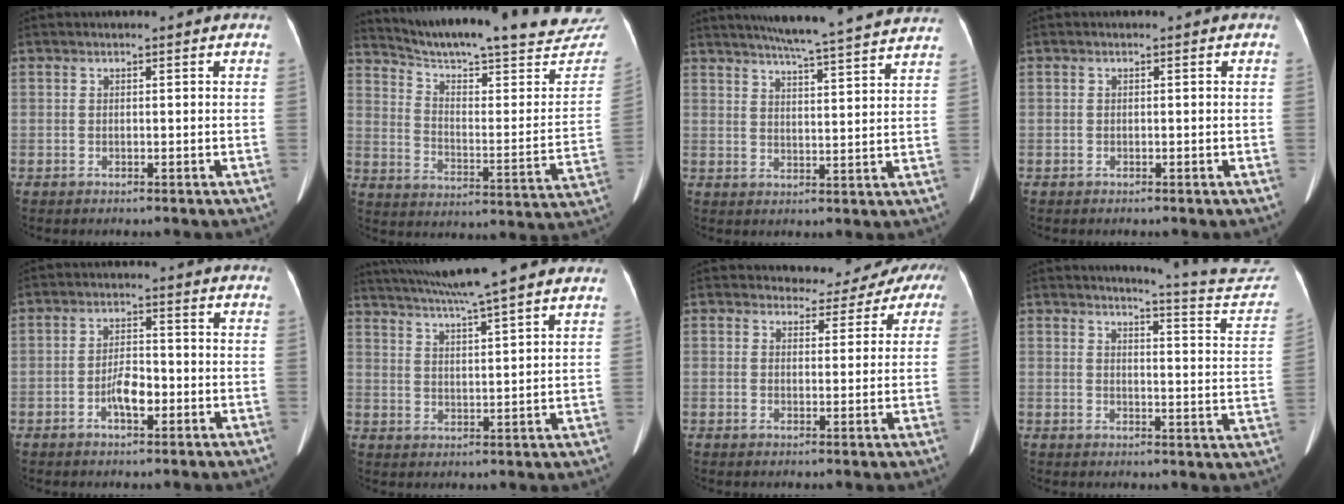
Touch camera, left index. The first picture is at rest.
{"total": 30.1, "force": [27.5, 3.3, 11.7], "torque": [-0.180, -0.094, 0.355]}
{"total": 21.5, "force": [19.6, 0.1, 8.7], "torque": [-0.137, -0.010, 0.247]}
{"total": 0.0}
{"total": 4.0, "force": [-1.7, 1.5, 3.3], "torque": [-0.062, 0.005, -0.032]}
{"total": 17.0, "force": [14.5, 0.0, 8.8], "torque": [-0.156, 0.027, 0.208]}
{"total": 6.4, "force": [5.1, 3.4, 1.7], "torque": [-0.011, 0.014, 0.044]}
{"total": 15.1, "force": [14.9, -1.0, 2.0], "torque": [-0.021, -0.113, 0.150]}